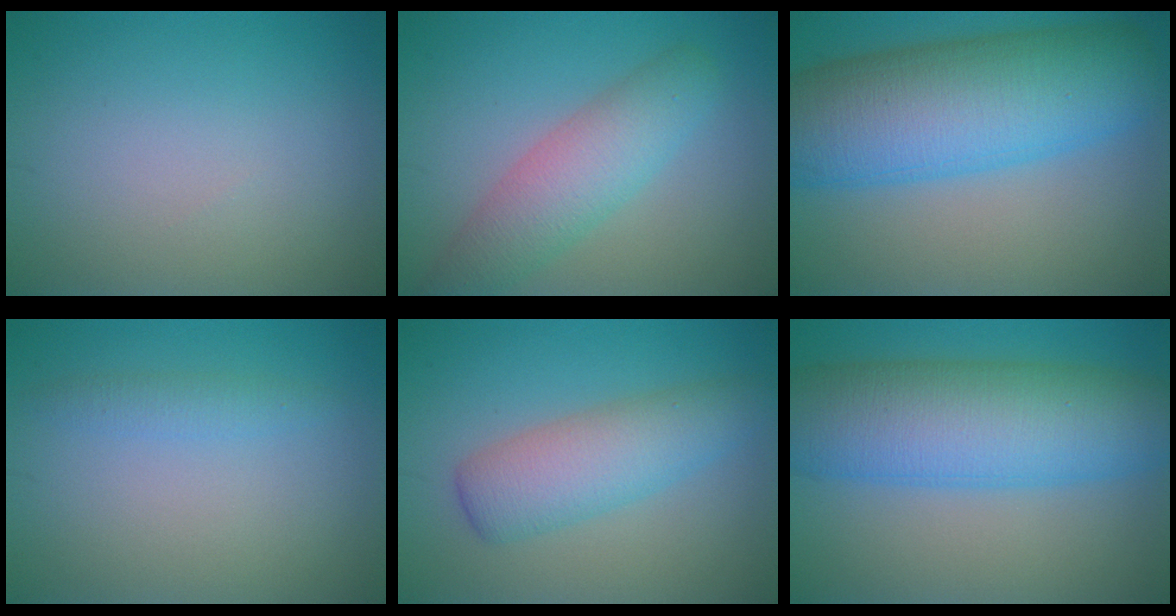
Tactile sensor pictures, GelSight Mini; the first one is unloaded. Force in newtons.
{"total": 5.0, "press": 5.0, "slide": 0.2}
{"total": 13.1, "press": 13.1, "slide": 0.1}
{"total": 1.4, "press": 1.4, "slide": 0.1}
{"total": 5.0, "press": 5.0, "slide": 0.1}
{"total": 11.5, "press": 11.5, "slide": 0.2}